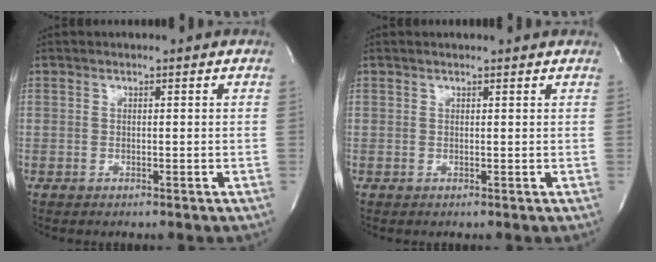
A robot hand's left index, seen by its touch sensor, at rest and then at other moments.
{"total": 0.7, "force": [0.7, 0.0, 0.3], "torque": [-0.008, 0.007, 0.006]}